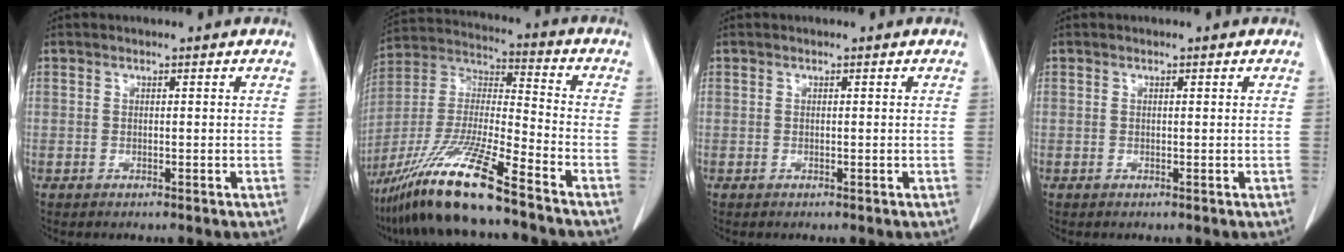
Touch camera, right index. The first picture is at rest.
{"total": 16.5, "force": [-11.9, 0.1, 11.4], "torque": [-0.241, -0.027, -0.226]}
{"total": 0.0}
{"total": 0.0}